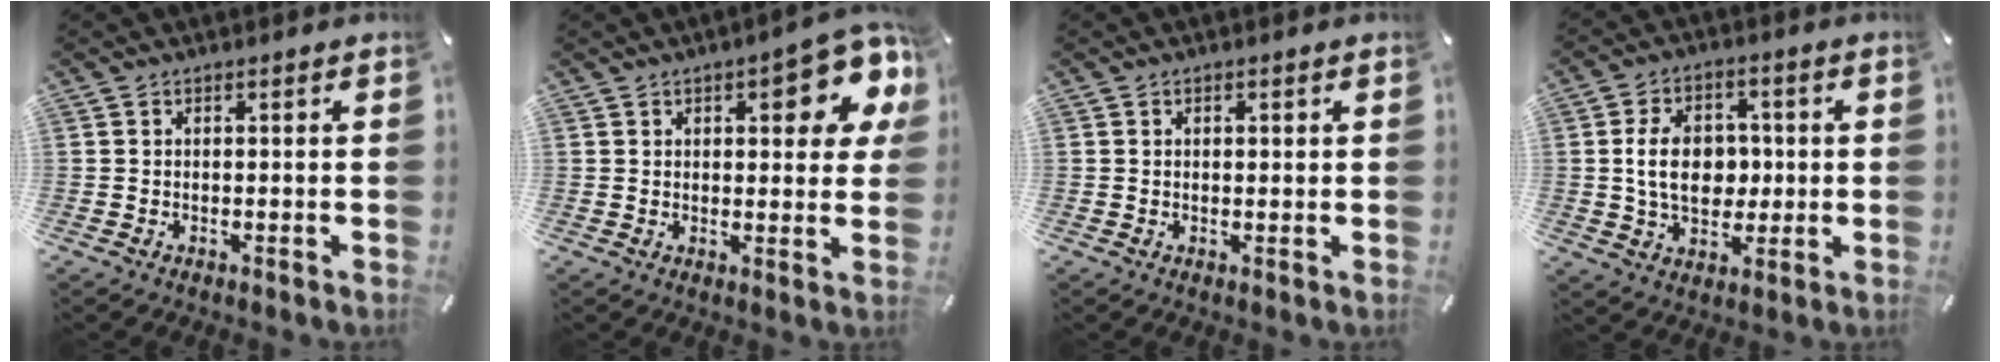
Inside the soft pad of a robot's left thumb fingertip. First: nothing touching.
{"total": 11.9, "force": [5.4, 5.0, 9.4], "torque": [-0.108, -0.027, 0.086]}
{"total": 0.9, "force": [0.3, 0.5, 0.7], "torque": [-0.015, 0.003, 0.005]}
{"total": 11.0, "force": [0.5, 8.0, 7.5], "torque": [-0.142, 0.008, 0.006]}